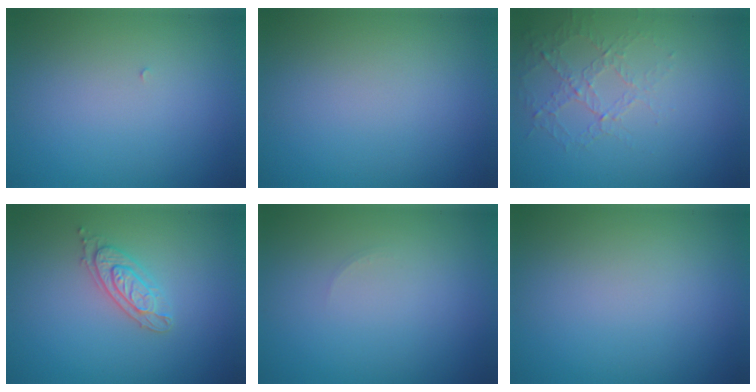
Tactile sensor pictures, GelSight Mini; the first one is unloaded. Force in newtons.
{"total": 0.0}
{"total": 1.6, "press": 1.1, "slide": 1.2}
{"total": 2.4, "press": 2.2, "slide": 0.8}
{"total": 0.6, "press": 0.6, "slide": 0.1}
{"total": 0.0}